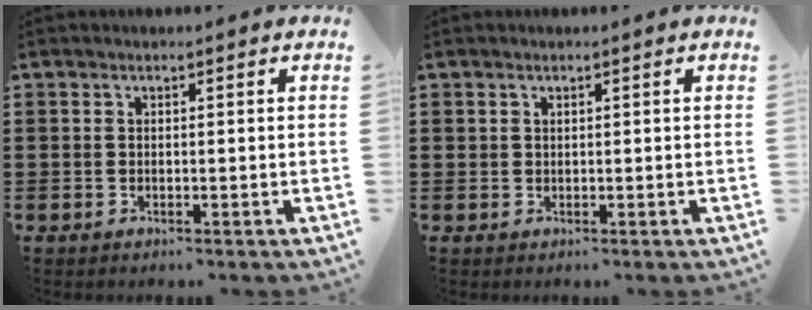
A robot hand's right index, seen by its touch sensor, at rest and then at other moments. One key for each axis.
{"total": 0.7, "fx": 0.4, "fy": 0.5, "fz": 0.1, "tx": -0.004, "ty": 0.003, "tz": 0.008}